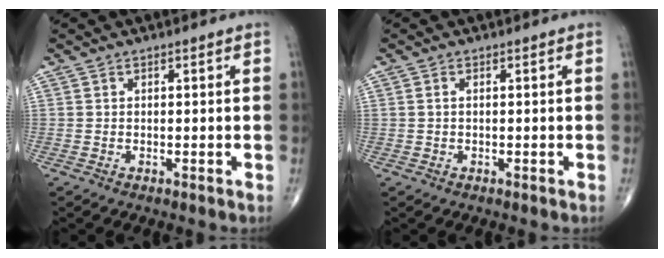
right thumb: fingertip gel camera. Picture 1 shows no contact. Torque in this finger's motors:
{"motor_torque": [0.06, -0.50, 0.04, 0.09, -0.05]}